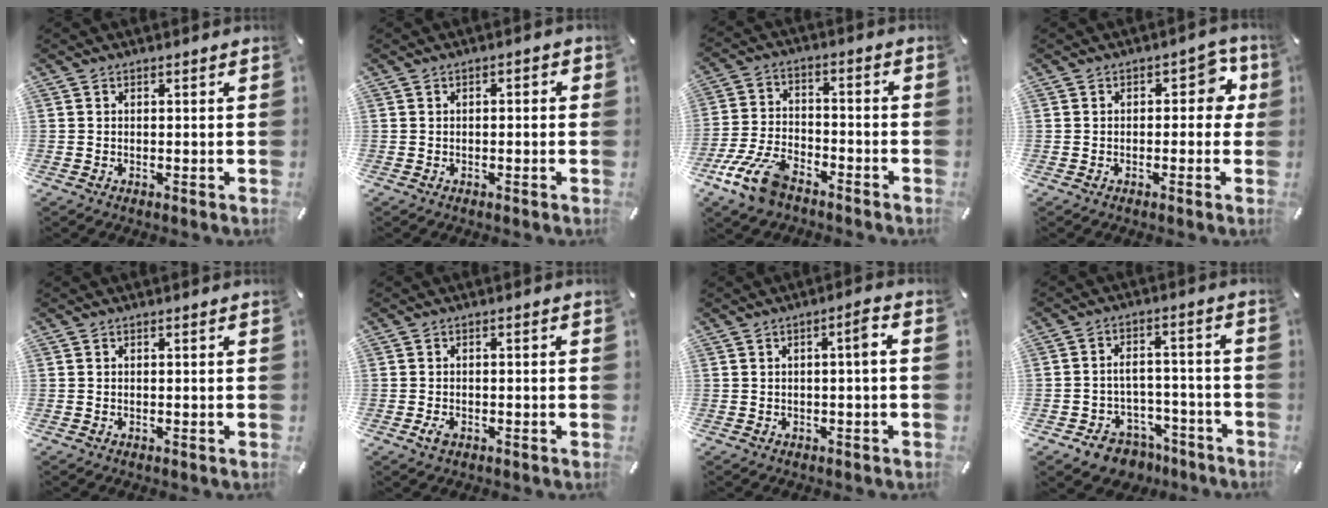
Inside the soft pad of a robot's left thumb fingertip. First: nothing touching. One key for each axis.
{"total": 1.2, "fx": -0.7, "fy": 0.6, "fz": 0.9, "tx": -0.015, "ty": 0.004, "tz": -0.014}
{"total": 12.0, "fx": -7.8, "fy": 5.7, "fz": 7.0, "tx": -0.141, "ty": 0.039, "tz": -0.146}
{"total": 6.1, "fx": 1.2, "fy": 3.9, "fz": 4.5, "tx": -0.044, "ty": 0.000, "tz": 0.010}
{"total": 0.0}
{"total": 2.3, "fx": -1.0, "fy": 1.2, "fz": 1.6, "tx": -0.043, "ty": -0.002, "tz": -0.022}
{"total": 3.5, "fx": -0.2, "fy": 0.4, "fz": 3.5, "tx": -0.057, "ty": 0.005, "tz": -0.009}
{"total": 7.5, "fx": -4.0, "fy": 5.8, "fz": 2.6, "tx": -0.039, "ty": 0.036, "tz": -0.063}